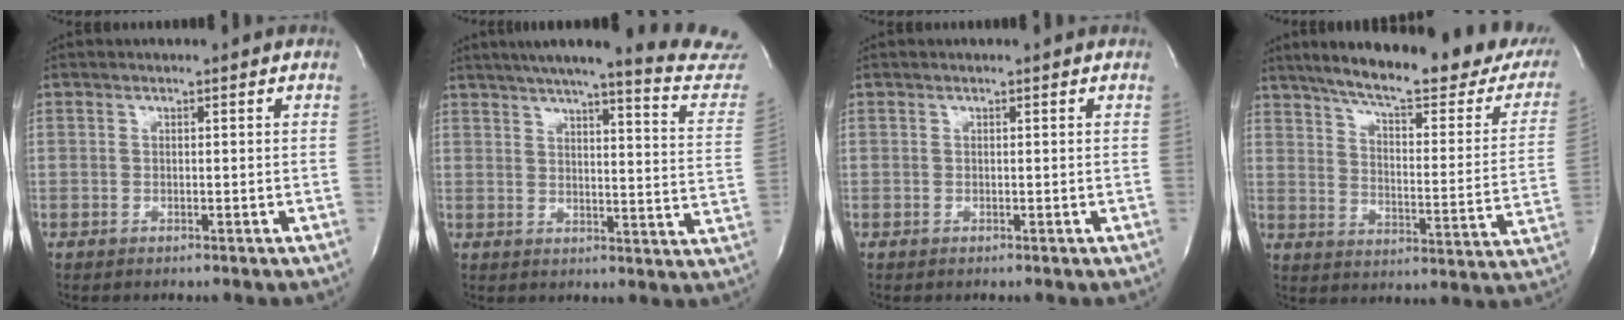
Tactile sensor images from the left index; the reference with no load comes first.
{"total": 23.5, "force": [21.4, 0.2, 9.7], "torque": [-0.138, -0.091, 0.247]}
{"total": 0.0}
{"total": 26.1, "force": [21.0, 5.0, 14.7], "torque": [-0.208, -0.038, 0.261]}